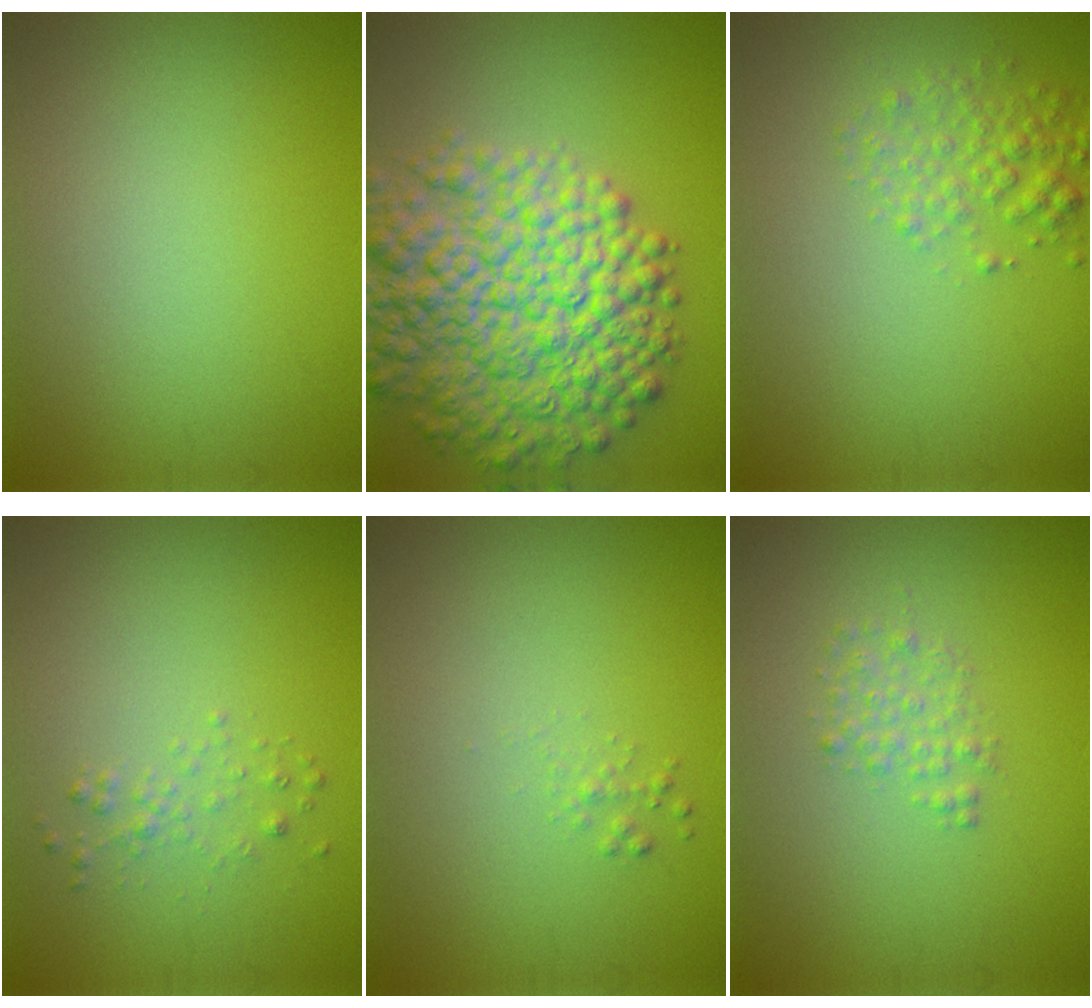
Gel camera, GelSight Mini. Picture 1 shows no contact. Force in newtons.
{"total": 11.1, "press": 11.1, "slide": 0.4}
{"total": 2.6, "press": 2.6, "slide": 0.1}
{"total": 1.0, "press": 1.0, "slide": 0.0}
{"total": 0.6, "press": 0.6, "slide": 0.0}
{"total": 1.6, "press": 1.6, "slide": 0.0}